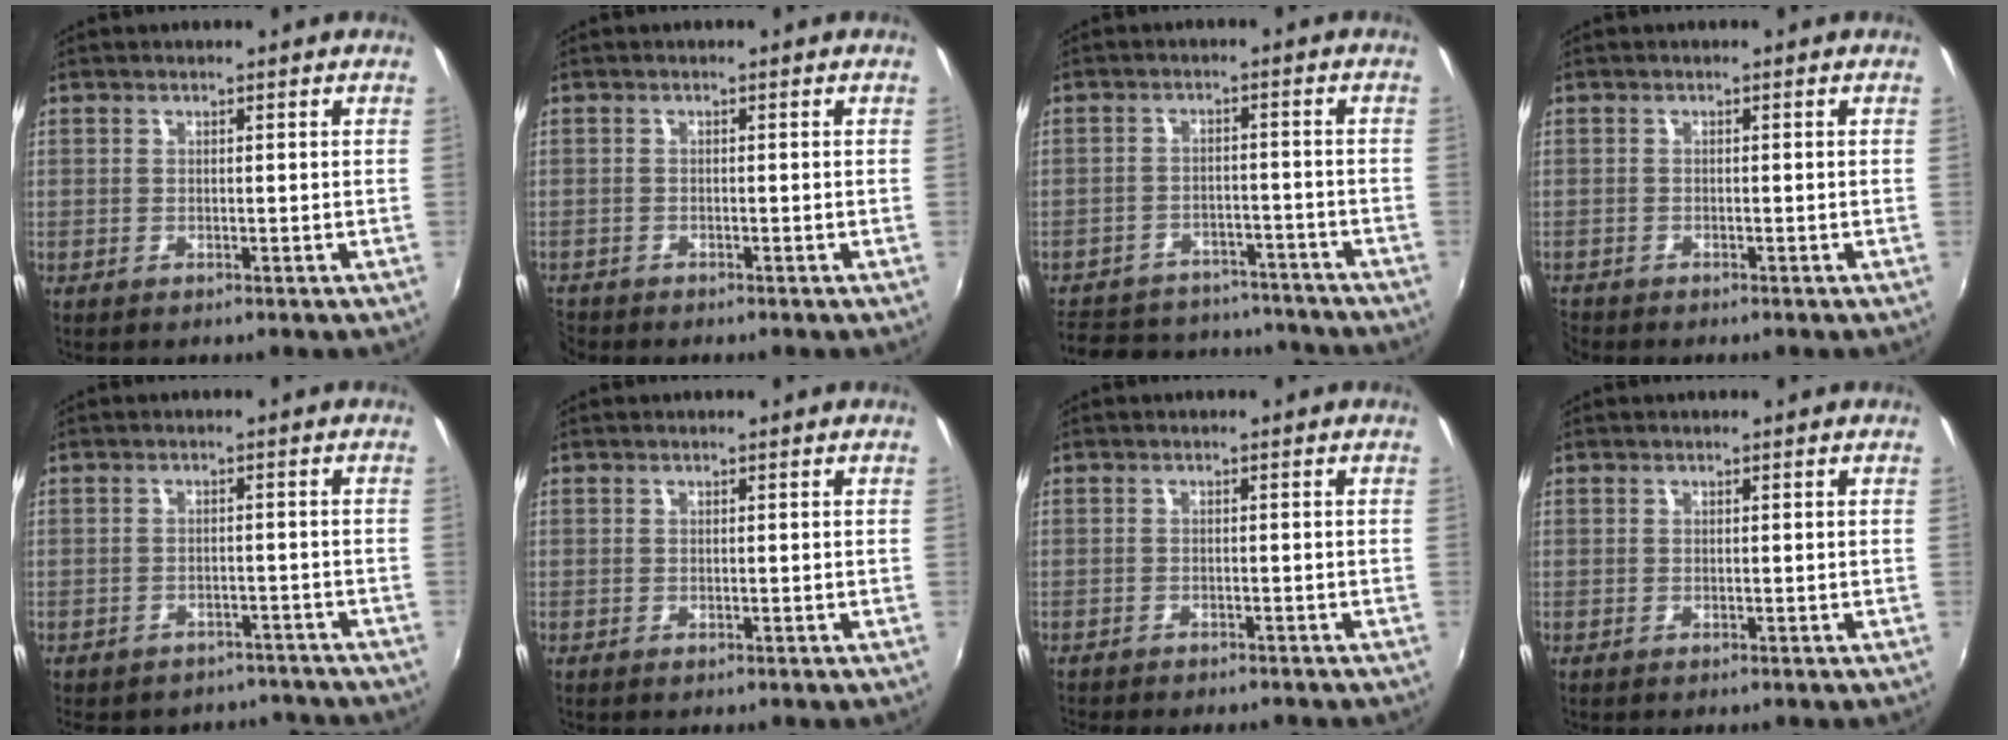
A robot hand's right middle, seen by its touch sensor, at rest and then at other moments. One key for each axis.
{"total": 2.1, "fx": -2.0, "fy": 0.7, "fz": 0.0, "tx": -0.011, "ty": -0.009, "tz": -0.043}
{"total": 20.1, "fx": -16.7, "fy": 8.7, "fz": 7.1, "tx": -0.168, "ty": 0.023, "tz": -0.214}
{"total": 1.7, "fx": -1.6, "fy": 0.5, "fz": 0.0, "tx": -0.006, "ty": -0.008, "tz": -0.036}
{"total": 10.5, "fx": -9.0, "fy": 4.5, "fz": 2.6, "tx": -0.065, "ty": 0.004, "tz": -0.110}
{"total": 0.0}
{"total": 4.3, "fx": -3.9, "fy": 0.8, "fz": 1.5, "tx": -0.040, "ty": -0.016, "tz": -0.062}
{"total": 0.0}